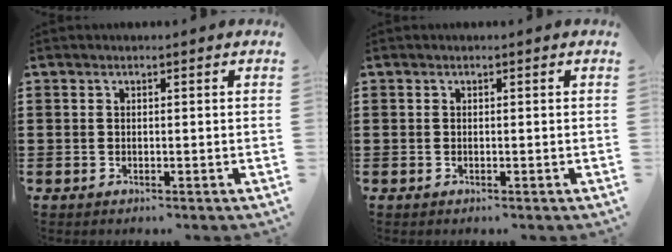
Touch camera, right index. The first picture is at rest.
{"total": 0.0}